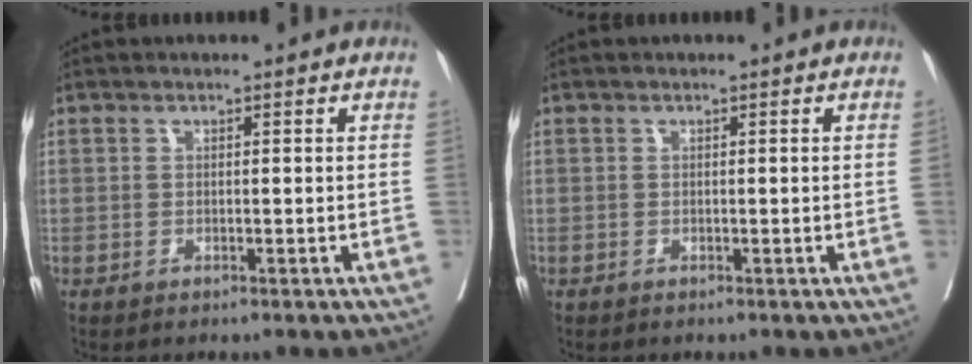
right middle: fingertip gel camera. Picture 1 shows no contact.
{"total": 0.0}